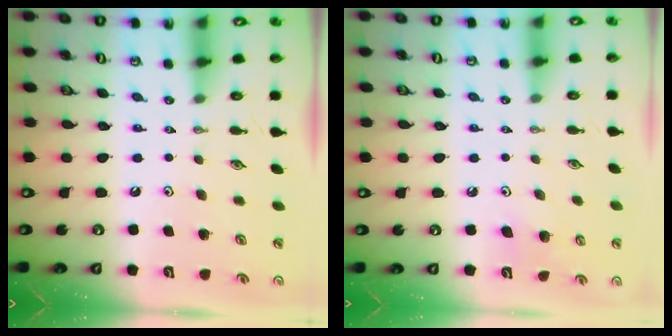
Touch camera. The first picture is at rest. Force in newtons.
{"total": 4.2, "press": 4.2, "slide": 0.4}